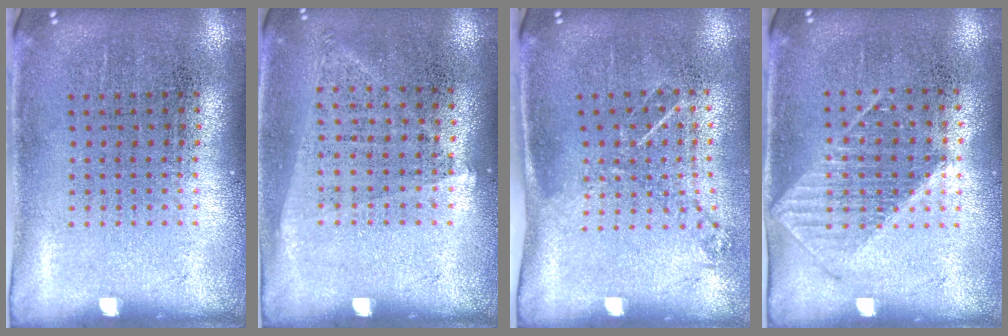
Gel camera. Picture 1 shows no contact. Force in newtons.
{"total": 1.0, "press": 0.9, "slide": 0.4}
{"total": 1.1, "press": 0.9, "slide": 0.6}
{"total": 0.9, "press": 0.9, "slide": 0.3}